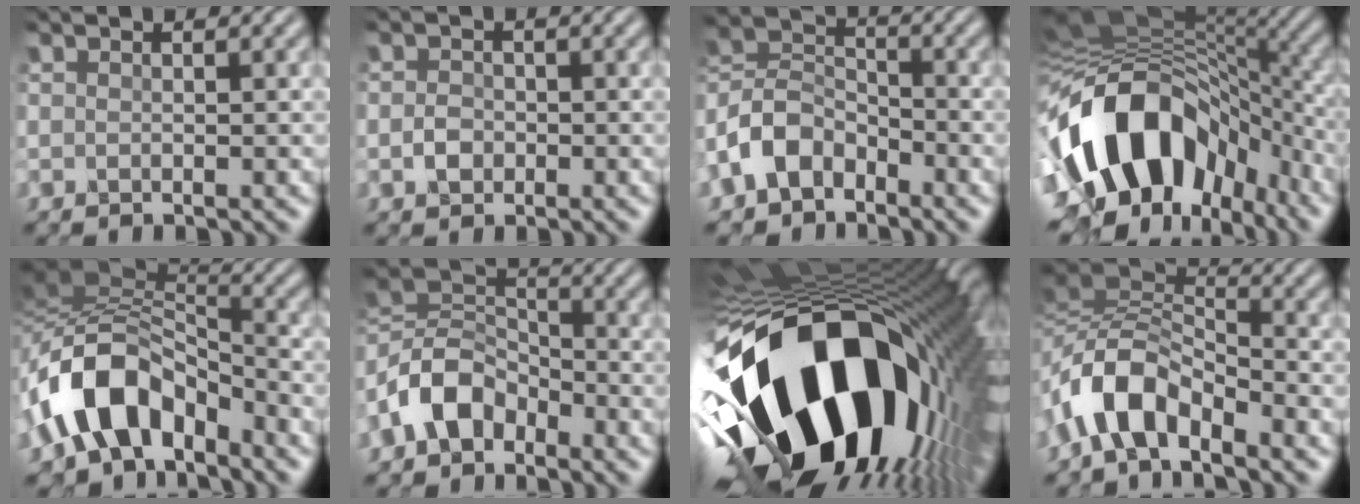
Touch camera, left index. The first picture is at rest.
{"total": 1.3, "force": [-0.5, 1.0, 0.7], "torque": [-0.012, 0.006, -0.012]}
{"total": 6.1, "force": [-3.5, 4.1, 2.8], "torque": [-0.063, 0.010, -0.086]}
{"total": 15.5, "force": [-4.4, 10.2, 10.8], "torque": [-0.200, 0.002, -0.076]}
{"total": 9.3, "force": [-4.6, 5.3, 6.1], "torque": [-0.108, 0.018, -0.092]}
{"total": 5.8, "force": [-3.4, 3.7, 2.9], "torque": [-0.059, 0.013, -0.081]}
{"total": 21.2, "force": [-4.0, 11.4, 17.4], "torque": [-0.318, -0.053, -0.061]}
{"total": 5.8, "force": [-3.4, 2.5, 4.0], "torque": [-0.074, 0.012, -0.073]}